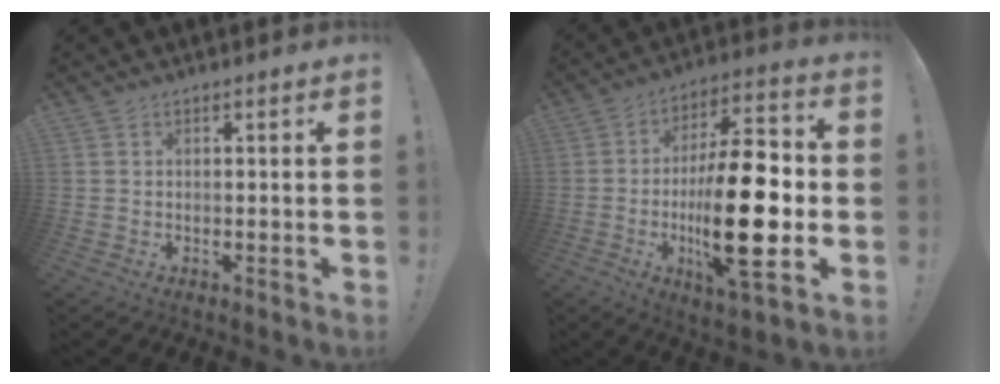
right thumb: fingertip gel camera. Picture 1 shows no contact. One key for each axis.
{"total": 24.6, "fx": -3.8, "fy": 8.1, "fz": 22.9, "tx": -0.405, "ty": 0.005, "tz": -0.061}